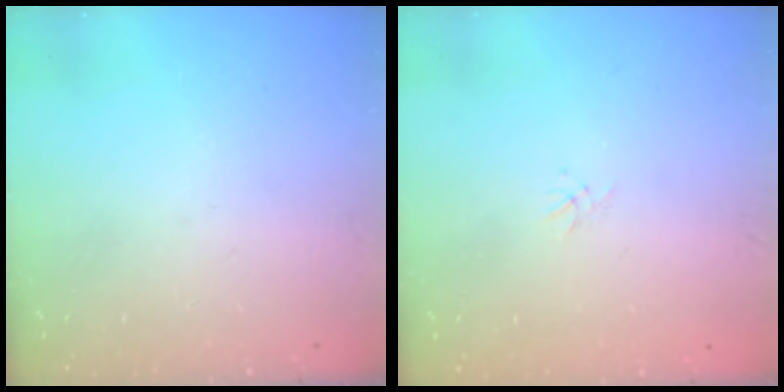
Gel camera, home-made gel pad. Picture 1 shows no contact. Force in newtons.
{"total": 1.1, "press": 1.0, "slide": 0.3}